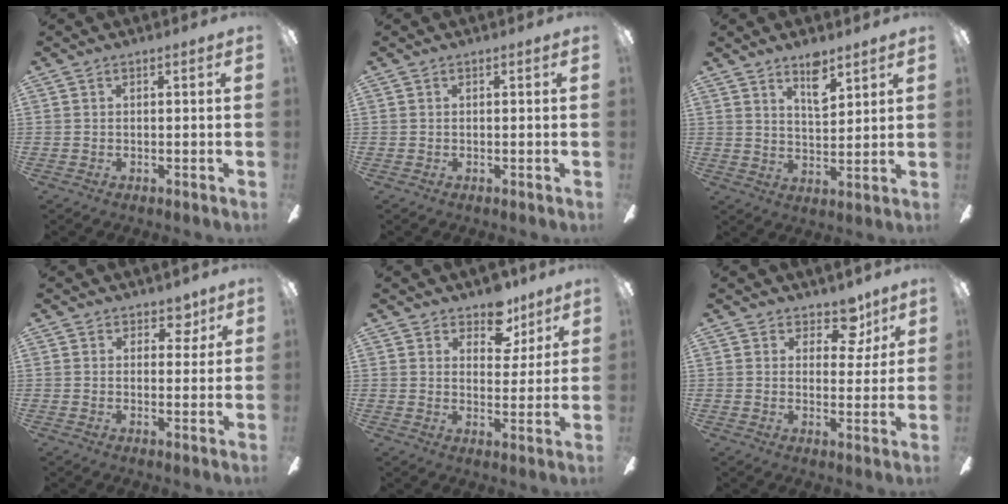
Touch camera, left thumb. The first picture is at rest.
{"total": 0.0}
{"total": 8.0, "force": [5.7, 3.2, 4.7], "torque": [-0.066, -0.030, 0.096]}
{"total": 4.7, "force": [3.2, 3.0, 1.7], "torque": [-0.011, -0.010, 0.054]}
{"total": 9.1, "force": [6.7, 5.2, 3.2], "torque": [-0.040, -0.037, 0.121]}
{"total": 8.2, "force": [5.5, 4.8, 3.7], "torque": [-0.034, -0.033, 0.096]}